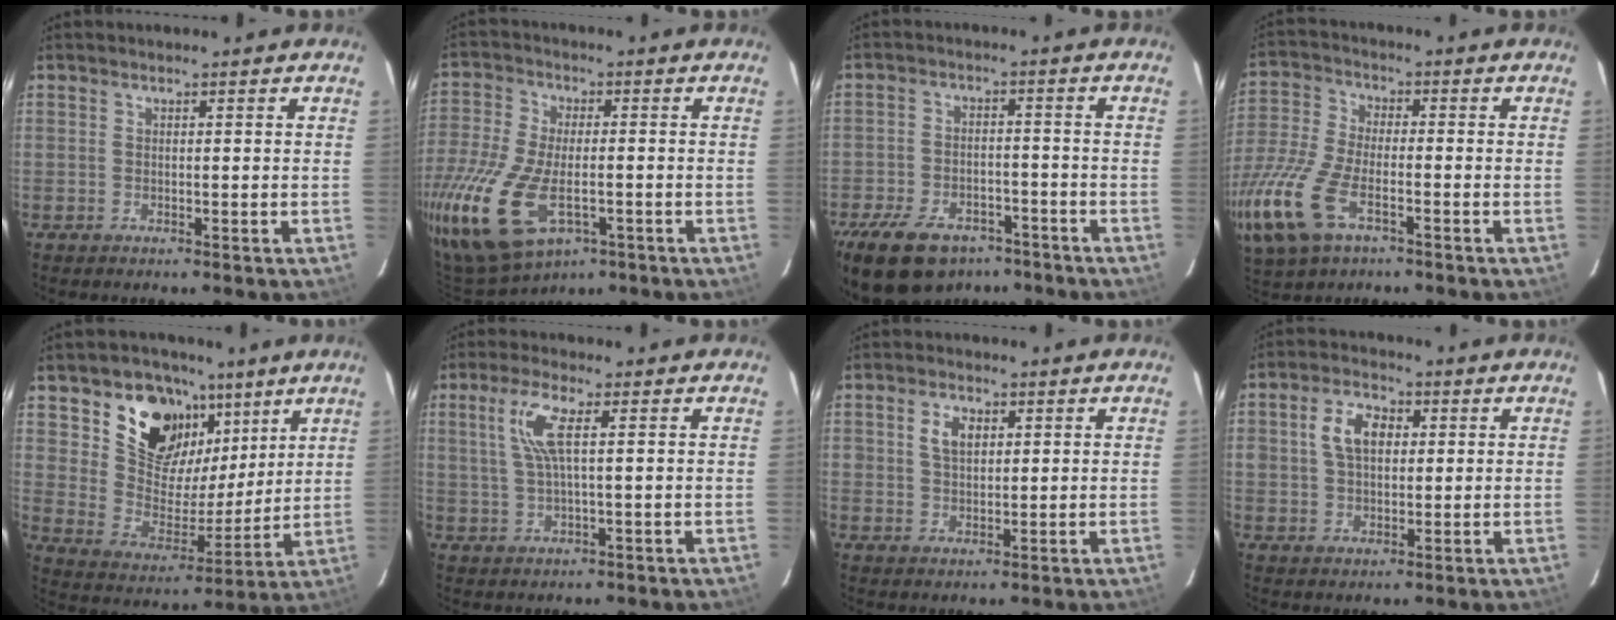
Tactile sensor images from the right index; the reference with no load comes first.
{"total": 17.8, "force": [-7.0, 9.1, 13.6], "torque": [-0.314, -0.037, -0.123]}
{"total": 17.7, "force": [-12.0, 9.7, 8.7], "torque": [-0.206, -0.012, -0.181]}
{"total": 18.2, "force": [-8.7, 8.9, 13.3], "torque": [-0.321, -0.037, -0.173]}
{"total": 16.7, "force": [9.5, 11.8, 6.9], "torque": [-0.139, 0.000, 0.176]}
{"total": 6.2, "force": [1.7, 0.8, 5.9], "torque": [-0.119, 0.004, 0.037]}
{"total": 4.1, "force": [1.5, 2.8, 2.6], "torque": [-0.047, 0.008, 0.029]}
{"total": 6.9, "force": [1.6, 4.7, 4.8], "torque": [-0.091, 0.019, 0.031]}